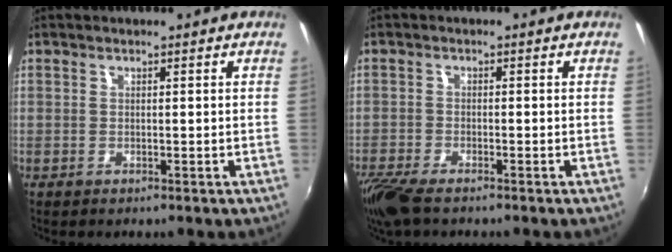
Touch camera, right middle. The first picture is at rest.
{"total": 6.4, "force": [-5.0, 1.5, 3.7], "torque": [-0.100, -0.028, -0.096]}